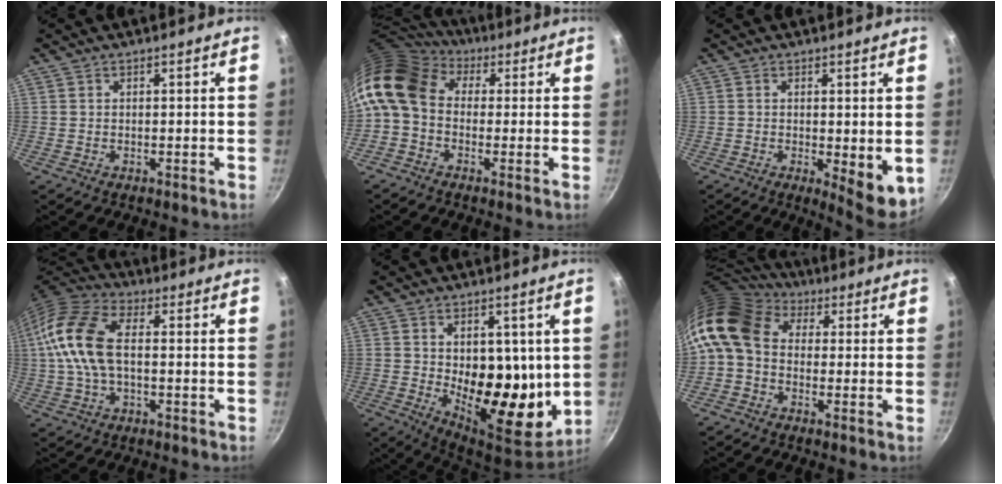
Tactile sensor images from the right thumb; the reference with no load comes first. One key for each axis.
{"total": 14.6, "fx": 1.8, "fy": 11.0, "fz": 9.5, "tx": -0.197, "ty": 0.032, "tz": 0.010}
{"total": 7.3, "fx": -0.5, "fy": 2.5, "fz": 6.8, "tx": -0.081, "ty": -0.013, "tz": -0.001}
{"total": 14.4, "fx": 0.5, "fy": 8.1, "fz": 11.9, "tx": -0.240, "ty": 0.031, "tz": -0.008}
{"total": 16.6, "fx": 1.0, "fy": 9.6, "fz": 13.5, "tx": -0.155, "ty": -0.054, "tz": 0.026}
{"total": 13.2, "fx": 1.4, "fy": 9.9, "fz": 8.6, "tx": -0.172, "ty": 0.028, "tz": 0.003}